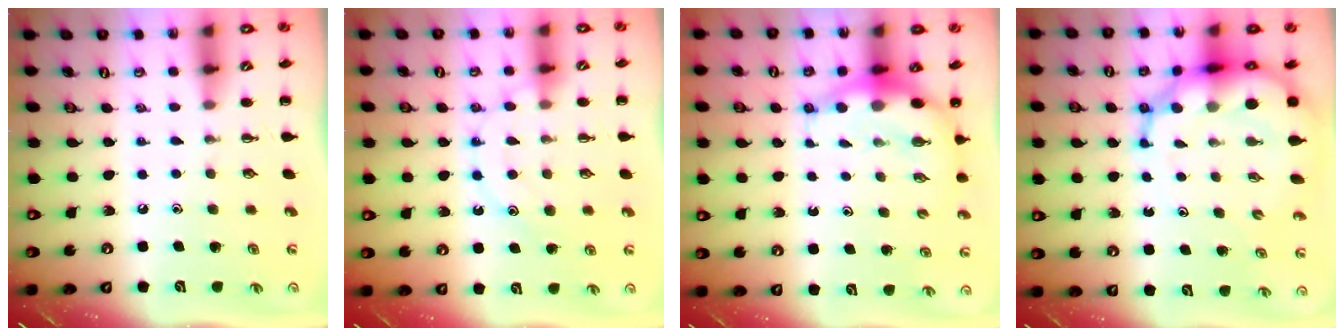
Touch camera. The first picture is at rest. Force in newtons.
{"total": 12.4, "press": 12.4, "slide": 1.3}
{"total": 6.9, "press": 6.7, "slide": 1.6}
{"total": 13.6, "press": 13.2, "slide": 3.6}